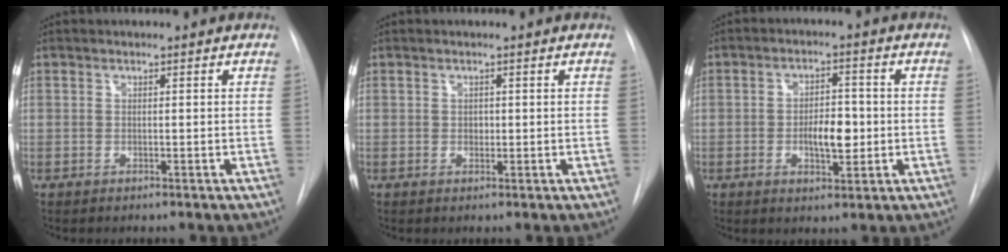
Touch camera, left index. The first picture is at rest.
{"total": 0.7, "force": [0.2, 0.6, 0.4], "torque": [-0.003, 0.001, 0.002]}
{"total": 5.7, "force": [-0.8, 2.5, 5.0], "torque": [-0.082, 0.004, -0.010]}